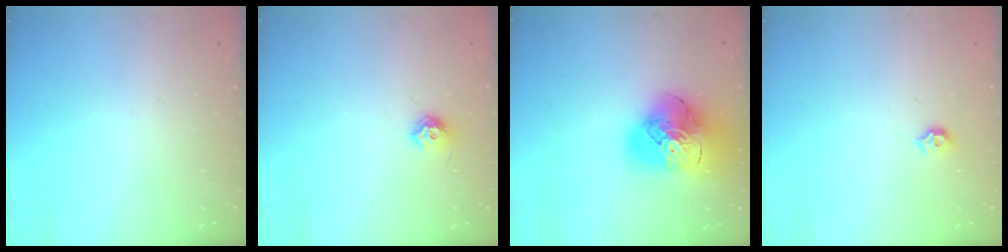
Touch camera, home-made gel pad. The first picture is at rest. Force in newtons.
{"total": 7.9, "press": 7.8, "slide": 0.9}
{"total": 20.4, "press": 20.2, "slide": 2.5}
{"total": 5.8, "press": 5.8, "slide": 0.8}